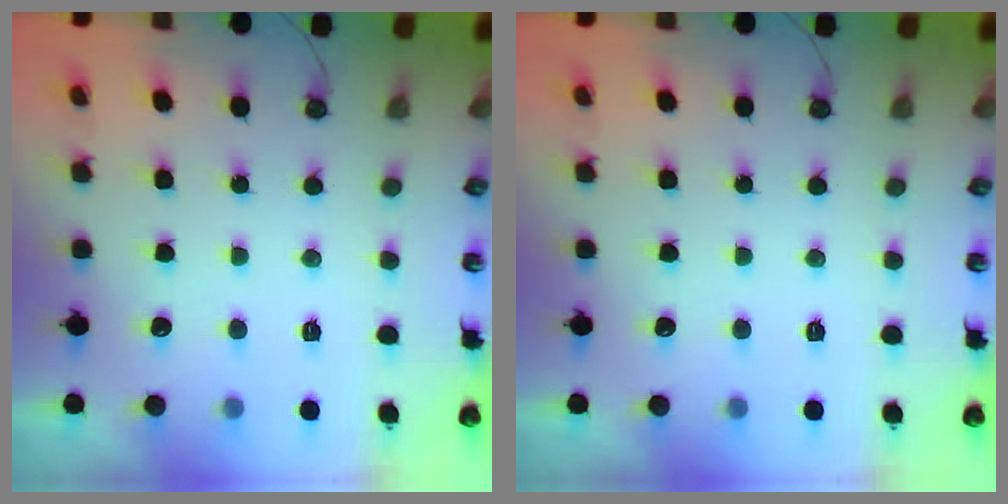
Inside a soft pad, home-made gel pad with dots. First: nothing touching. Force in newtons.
{"total": 0.0}